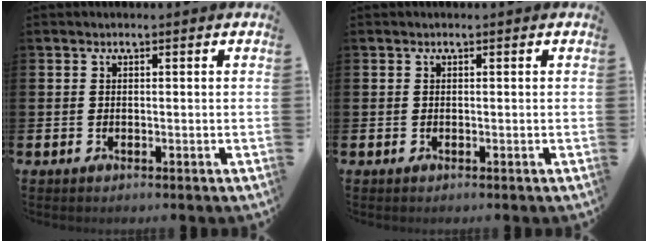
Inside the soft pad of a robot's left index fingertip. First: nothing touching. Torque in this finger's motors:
{"motor_torque": [0.00, 0.00, 0.00, 0.00]}